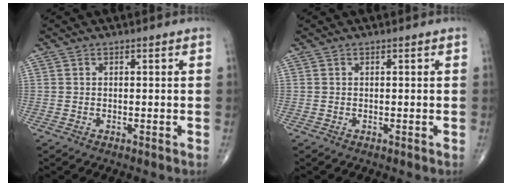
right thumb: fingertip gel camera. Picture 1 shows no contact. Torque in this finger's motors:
{"motor_torque": [-0.01, 0.01, -0.03, -0.02, 0.00]}